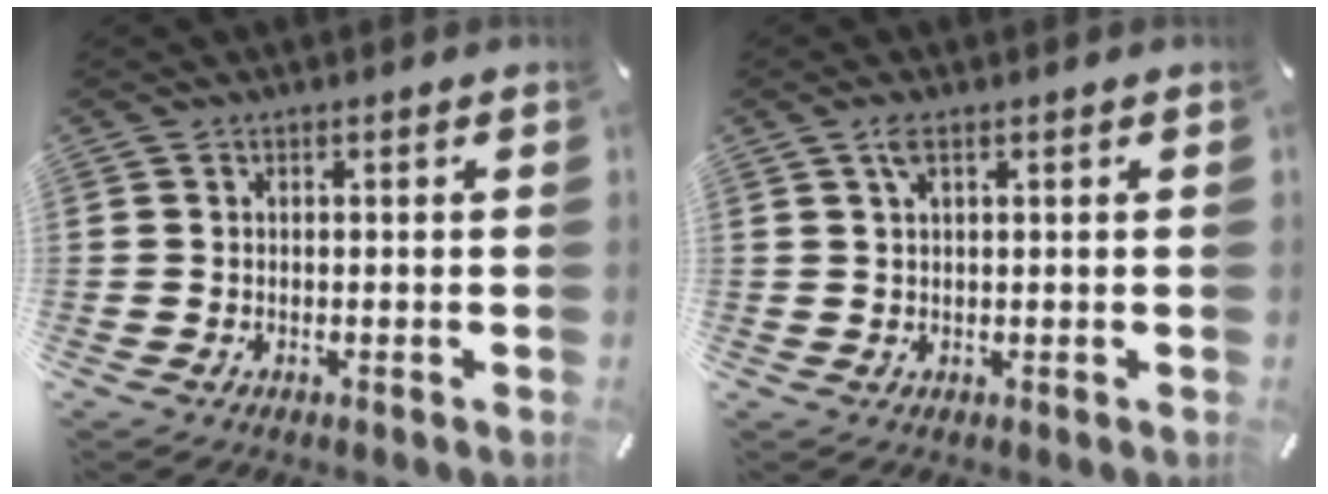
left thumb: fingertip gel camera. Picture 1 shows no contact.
{"total": 2.5, "force": [1.1, 0.6, 2.2], "torque": [-0.047, 0.004, 0.018]}